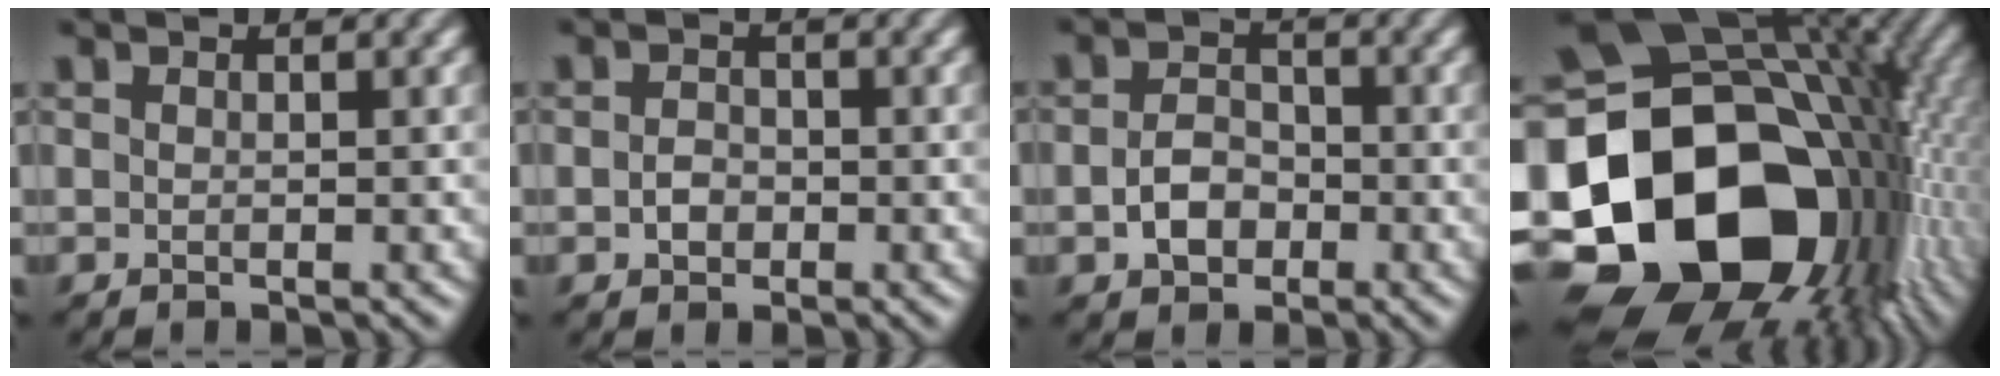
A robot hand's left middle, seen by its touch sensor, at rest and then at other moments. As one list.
[{"total": 1.5, "force": [-0.4, 1.3, 0.8], "torque": [-0.016, -0.001, -0.010]}, {"total": 3.0, "force": [-0.9, 2.3, 1.8], "torque": [-0.034, -0.001, -0.021]}, {"total": 22.8, "force": [-4.9, 17.3, 14.0], "torque": [-0.293, -0.026, -0.077]}]